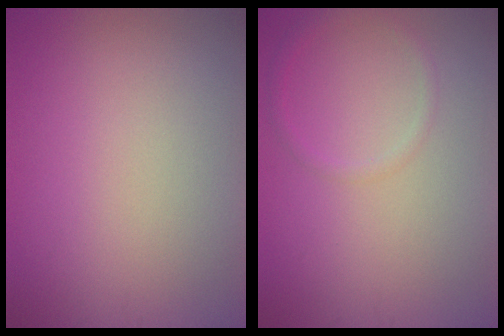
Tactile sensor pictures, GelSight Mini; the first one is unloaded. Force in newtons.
{"total": 1.1, "press": 1.1, "slide": 0.1}